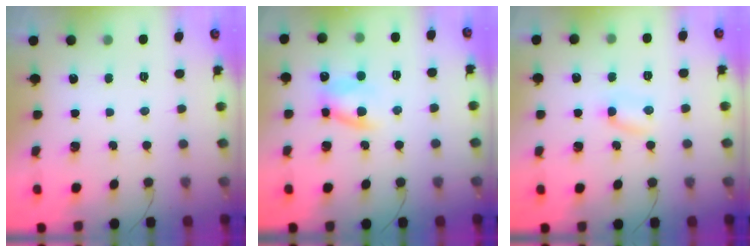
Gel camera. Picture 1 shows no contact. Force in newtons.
{"total": 8.4, "press": 8.2, "slide": 1.6}
{"total": 3.5, "press": 3.4, "slide": 1.0}